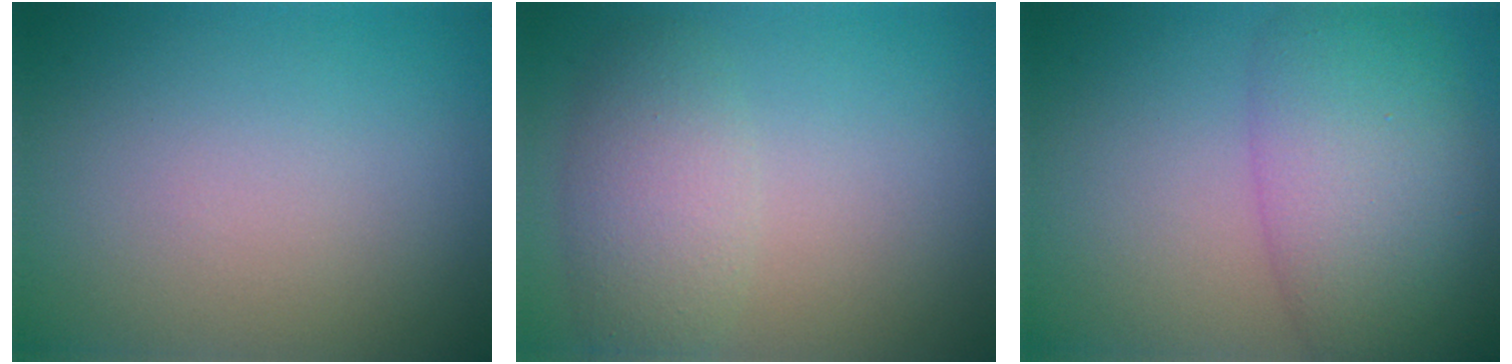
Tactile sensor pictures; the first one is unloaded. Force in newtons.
{"total": 3.5, "press": 3.5, "slide": 0.3}
{"total": 7.9, "press": 7.9, "slide": 0.3}